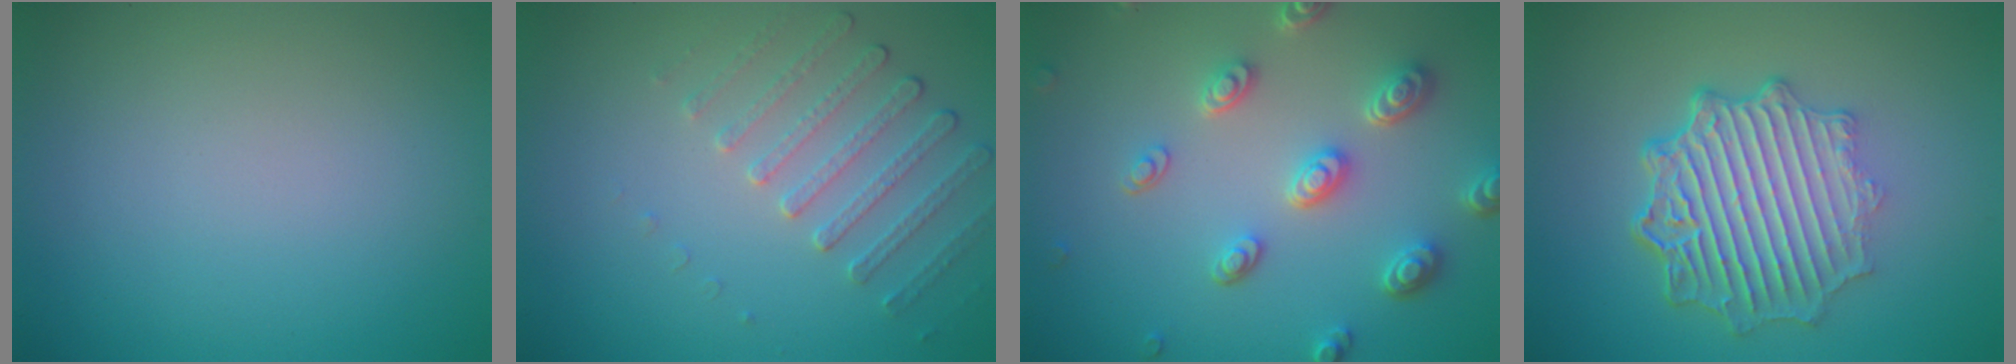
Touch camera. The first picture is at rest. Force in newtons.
{"total": 2.2, "press": 1.8, "slide": 1.2}
{"total": 4.6, "press": 3.7, "slide": 2.8}
{"total": 7.1, "press": 5.3, "slide": 4.7}